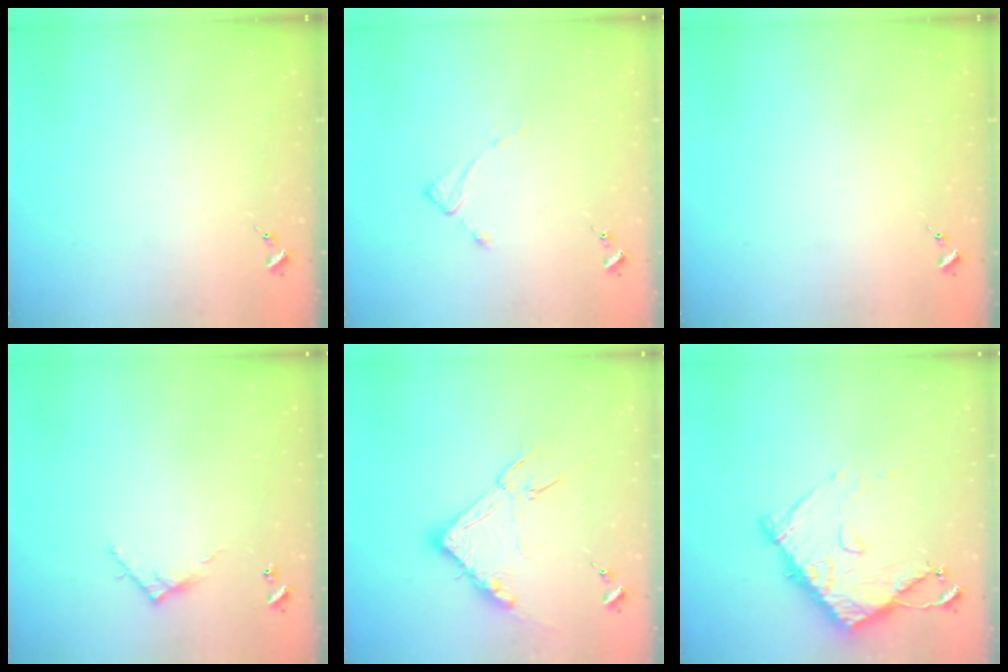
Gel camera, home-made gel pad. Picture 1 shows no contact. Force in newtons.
{"total": 2.6, "press": 2.6, "slide": 0.4}
{"total": 0.0}
{"total": 5.5, "press": 5.5, "slide": 0.3}
{"total": 14.8, "press": 14.8, "slide": 0.4}
{"total": 10.7, "press": 10.7, "slide": 1.3}